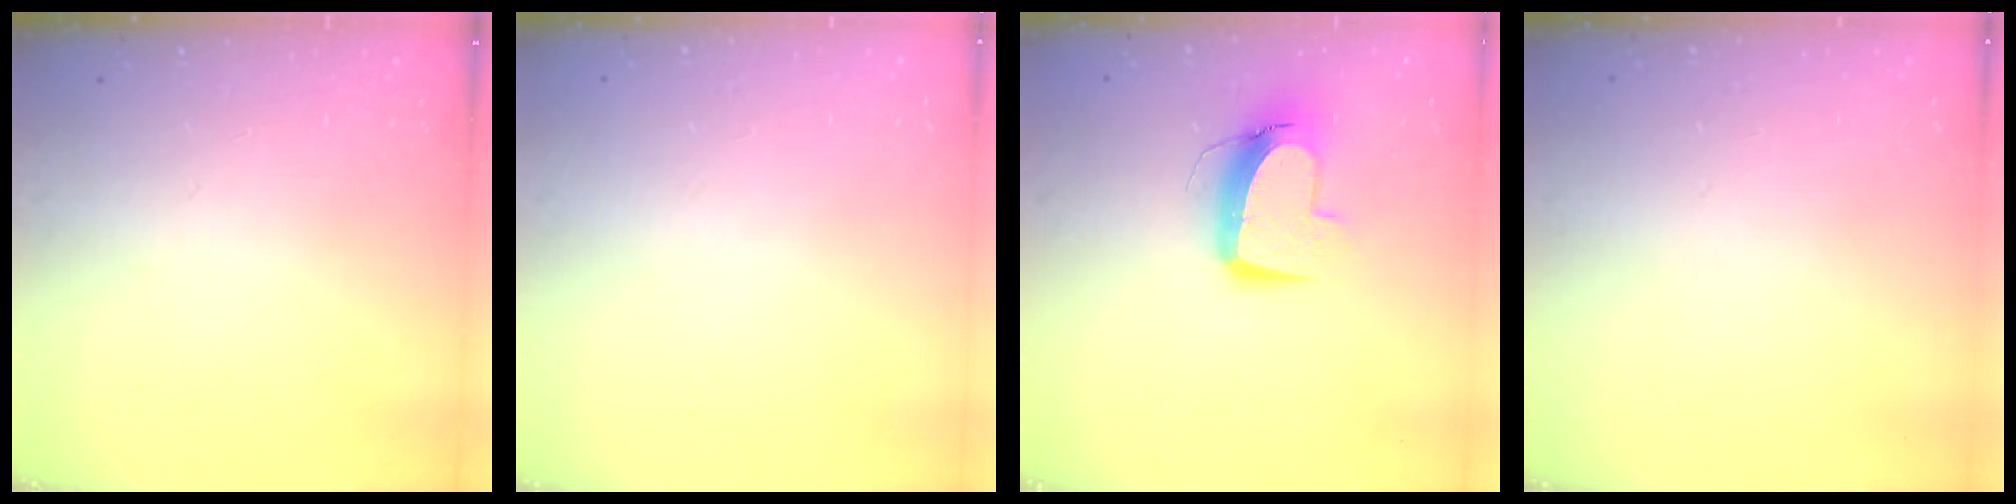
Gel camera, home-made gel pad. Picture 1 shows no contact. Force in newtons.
{"total": 0.5, "press": 0.5, "slide": 0.1}
{"total": 11.8, "press": 11.7, "slide": 1.2}
{"total": 0.0}